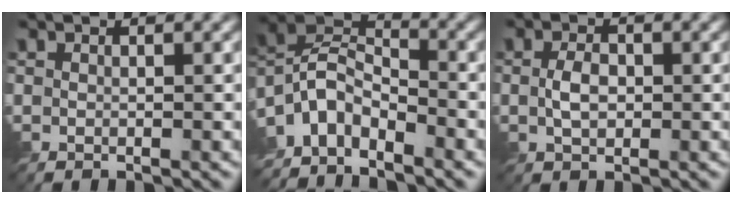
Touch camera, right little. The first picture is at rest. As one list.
[{"total": 6.4, "force": [-4.9, 2.8, 3.1], "torque": [-0.058, 0.005, -0.107]}, {"total": 2.2, "force": [0.0, 1.4, 1.7], "torque": [-0.038, 0.002, -0.001]}]